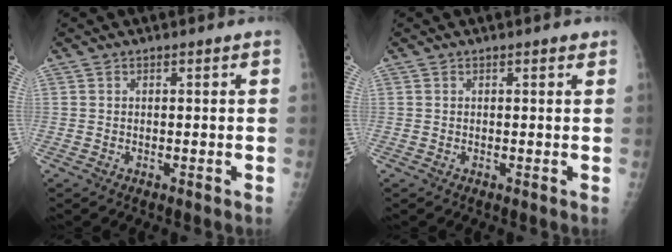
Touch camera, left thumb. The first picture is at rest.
{"total": 0.8, "force": [0.6, 0.3, 0.6], "torque": [-0.007, -0.001, 0.006]}